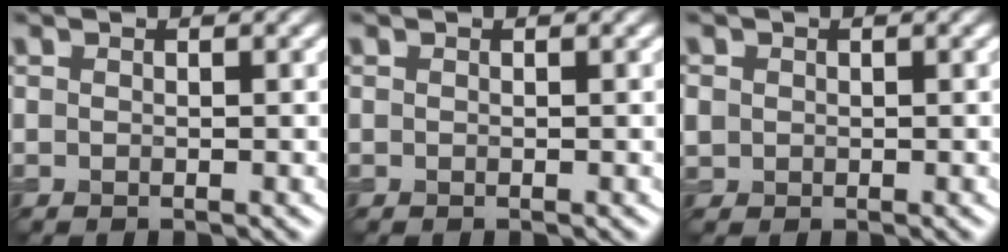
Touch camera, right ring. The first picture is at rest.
{"total": 0.0}
{"total": 1.2, "force": [0.1, 1.2, 0.3], "torque": [-0.004, -0.001, 0.000]}